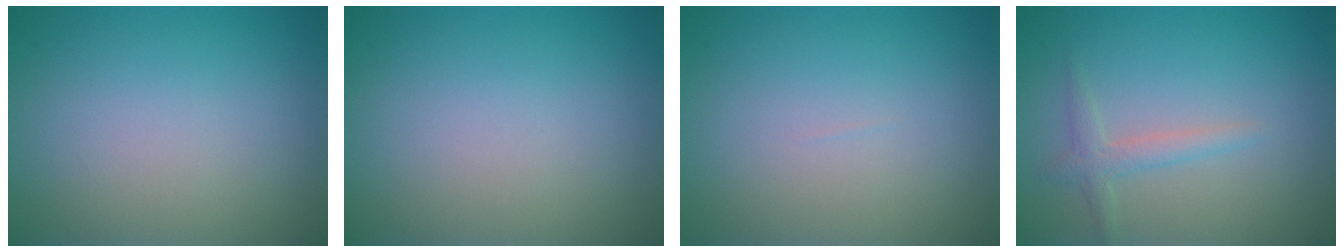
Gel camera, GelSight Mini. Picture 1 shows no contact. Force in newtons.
{"total": 0.0}
{"total": 0.0}
{"total": 1.6, "press": 1.6, "slide": 0.1}